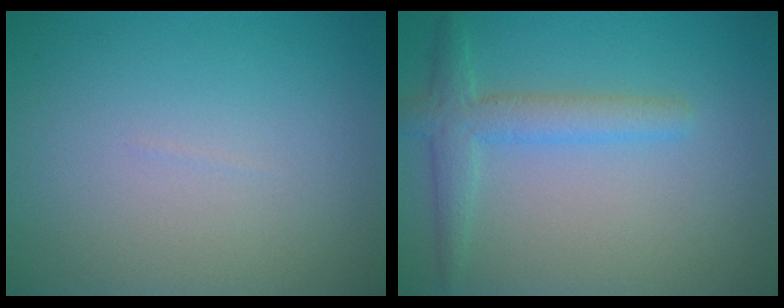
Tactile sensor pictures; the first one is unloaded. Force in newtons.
{"total": 4.0, "press": 3.9, "slide": 0.3}